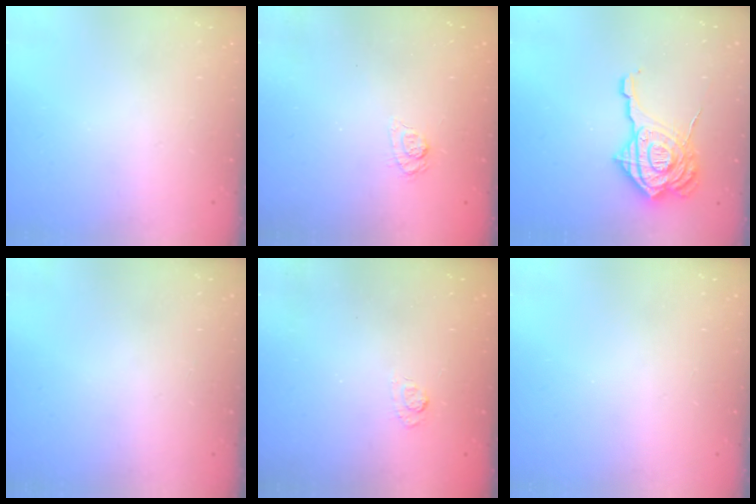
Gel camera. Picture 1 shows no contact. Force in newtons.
{"total": 4.5, "press": 4.2, "slide": 1.7}
{"total": 18.9, "press": 18.8, "slide": 1.9}
{"total": 0.0}
{"total": 2.7, "press": 2.3, "slide": 1.5}
{"total": 0.0}